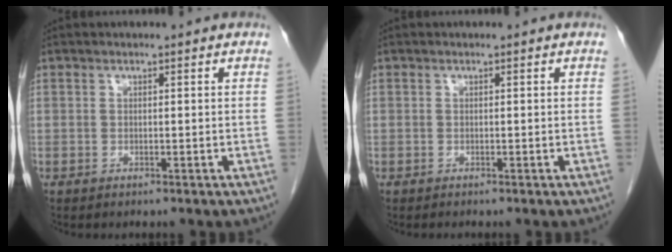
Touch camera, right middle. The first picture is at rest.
{"total": 0.0}